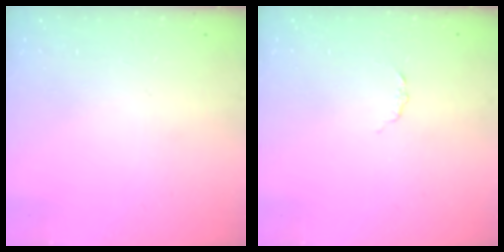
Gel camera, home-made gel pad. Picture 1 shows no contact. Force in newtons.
{"total": 2.0, "press": 2.0, "slide": 0.3}